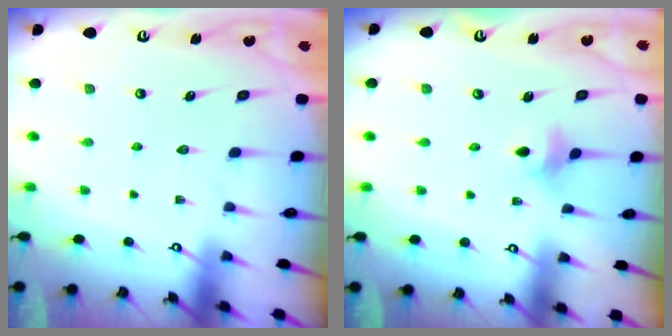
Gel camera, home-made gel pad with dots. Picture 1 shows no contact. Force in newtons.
{"total": 4.0, "press": 4.0, "slide": 0.6}